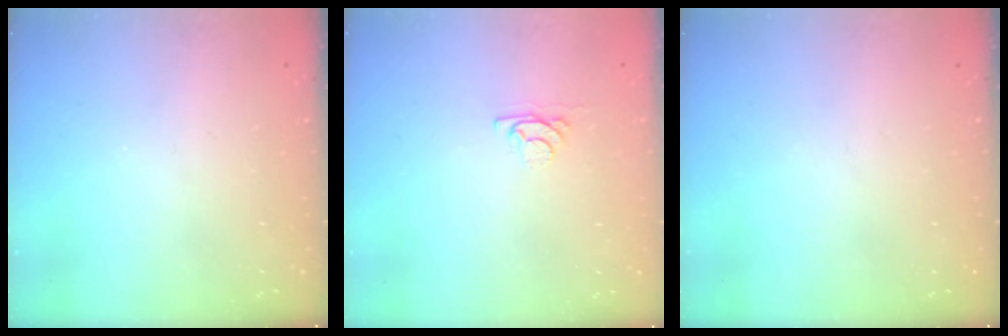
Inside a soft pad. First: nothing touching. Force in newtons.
{"total": 3.8, "press": 3.8, "slide": 0.4}
{"total": 0.0}